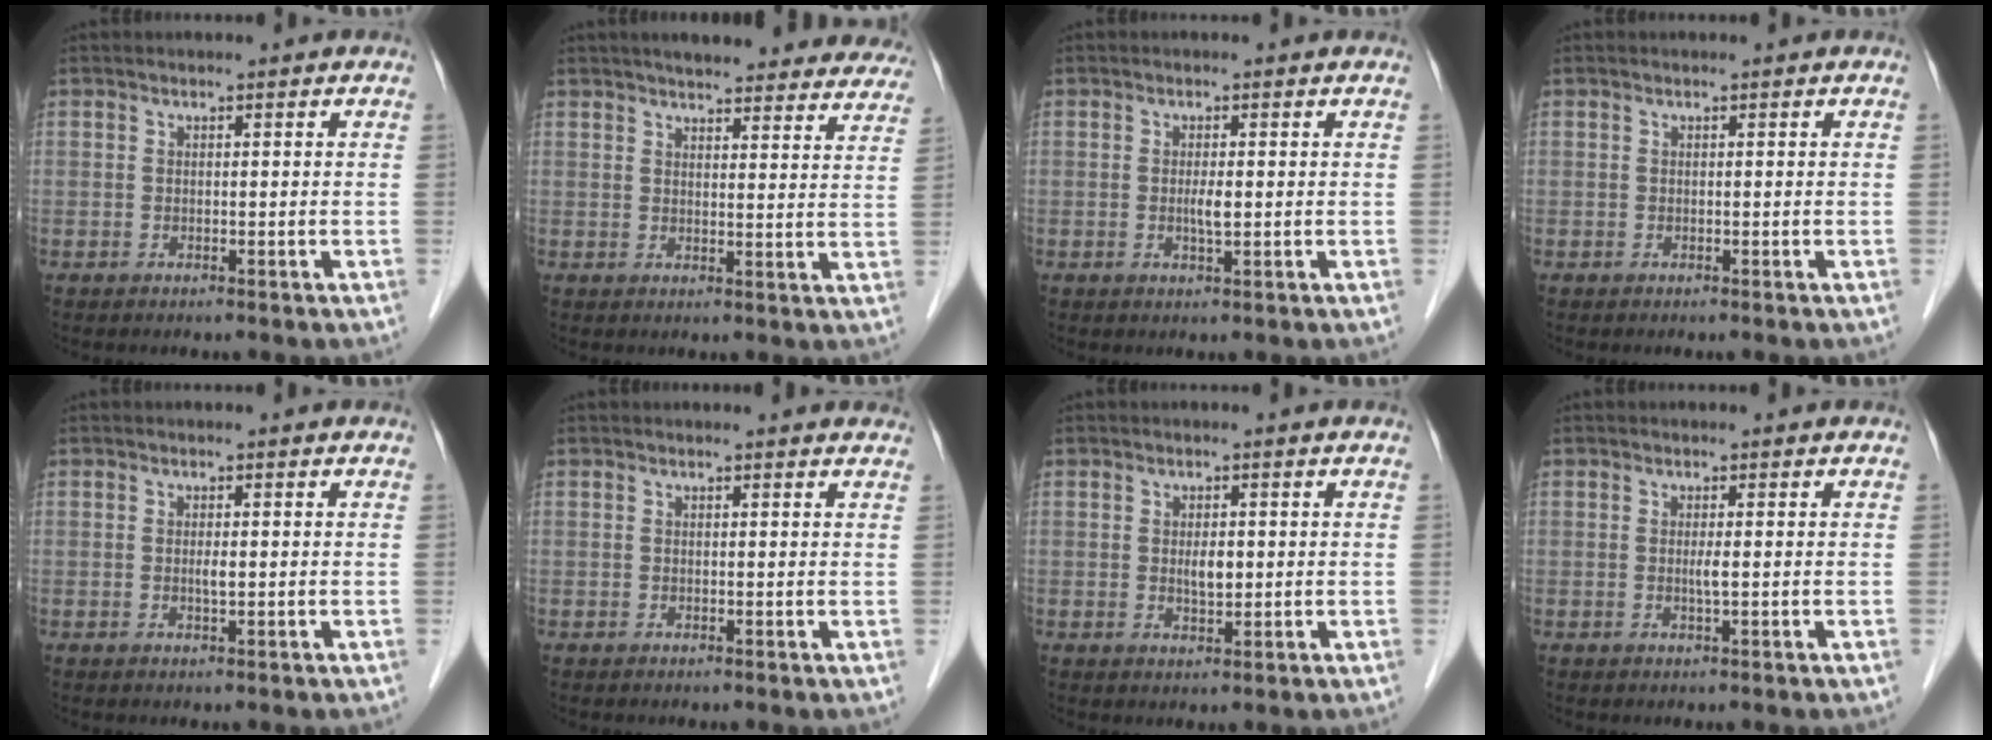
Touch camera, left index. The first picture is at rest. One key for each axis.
{"total": 22.7, "fx": 20.5, "fy": 4.9, "fz": 8.3, "tx": -0.098, "ty": -0.013, "tz": 0.233}
{"total": 1.8, "fx": 0.0, "fy": 0.3, "fz": 1.8, "tx": -0.036, "ty": -0.001, "tz": 0.000}
{"total": 0.0}
{"total": 1.1, "fx": 0.1, "fy": 0.1, "fz": 1.1, "tx": -0.021, "ty": -0.001, "tz": 0.001}
{"total": 3.4, "fx": 3.2, "fy": 0.8, "fz": 0.5, "tx": -0.006, "ty": 0.004, "tz": 0.019}
{"total": 2.4, "fx": 0.3, "fy": 1.0, "fz": 2.1, "tx": -0.038, "ty": -0.002, "tz": 0.006}
{"total": 1.1, "fx": 0.0, "fy": -0.1, "fz": 1.1, "tx": -0.026, "ty": -0.002, "tz": -0.001}